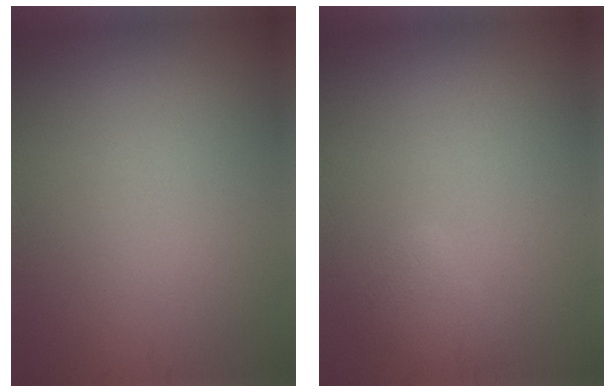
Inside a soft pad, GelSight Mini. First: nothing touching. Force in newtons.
{"total": 1.5, "press": 1.5, "slide": 0.1}